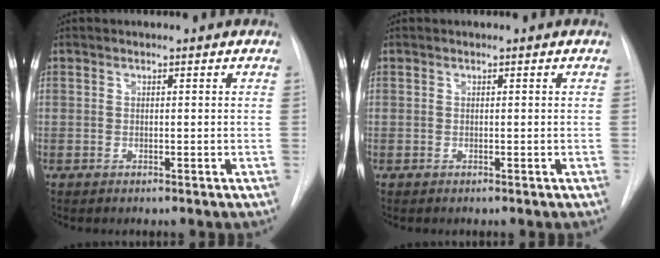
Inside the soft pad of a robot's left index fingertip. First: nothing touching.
{"total": 0.0}